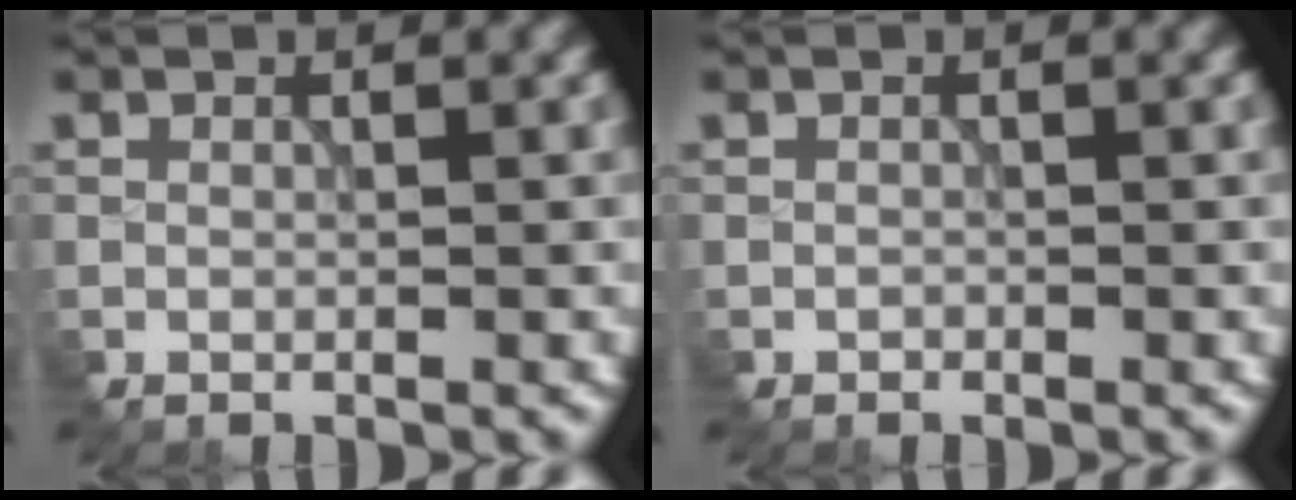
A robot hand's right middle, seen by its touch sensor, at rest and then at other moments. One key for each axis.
{"total": 0.7, "fx": -0.4, "fy": -0.3, "fz": -0.5, "tx": 0.001, "ty": 0.003, "tz": -0.007}